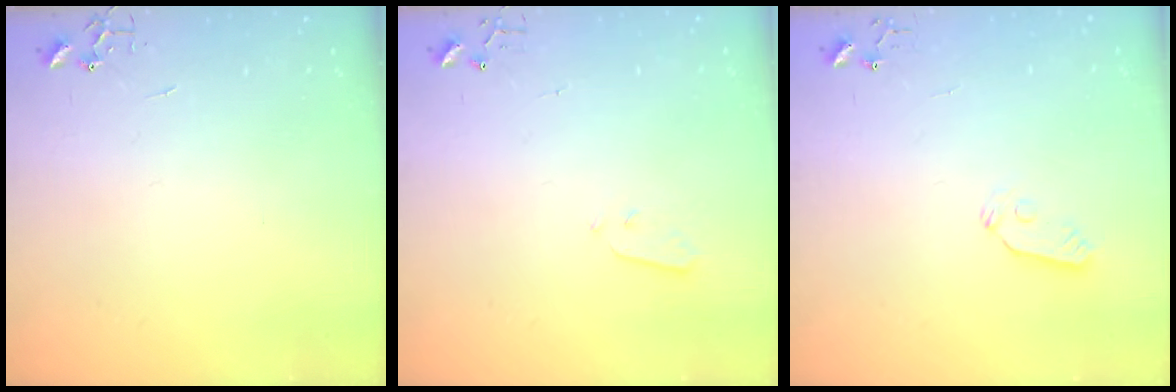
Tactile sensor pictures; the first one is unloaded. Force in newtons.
{"total": 3.2, "press": 3.2, "slide": 0.1}
{"total": 3.8, "press": 3.7, "slide": 0.5}